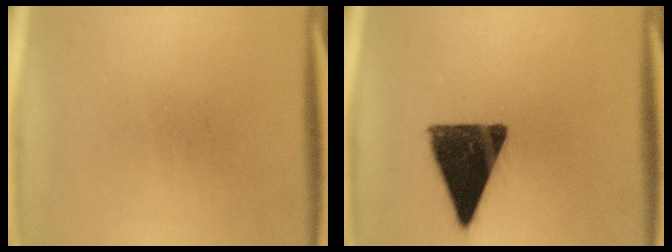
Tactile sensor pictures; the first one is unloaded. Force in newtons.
{"total": 13.7}